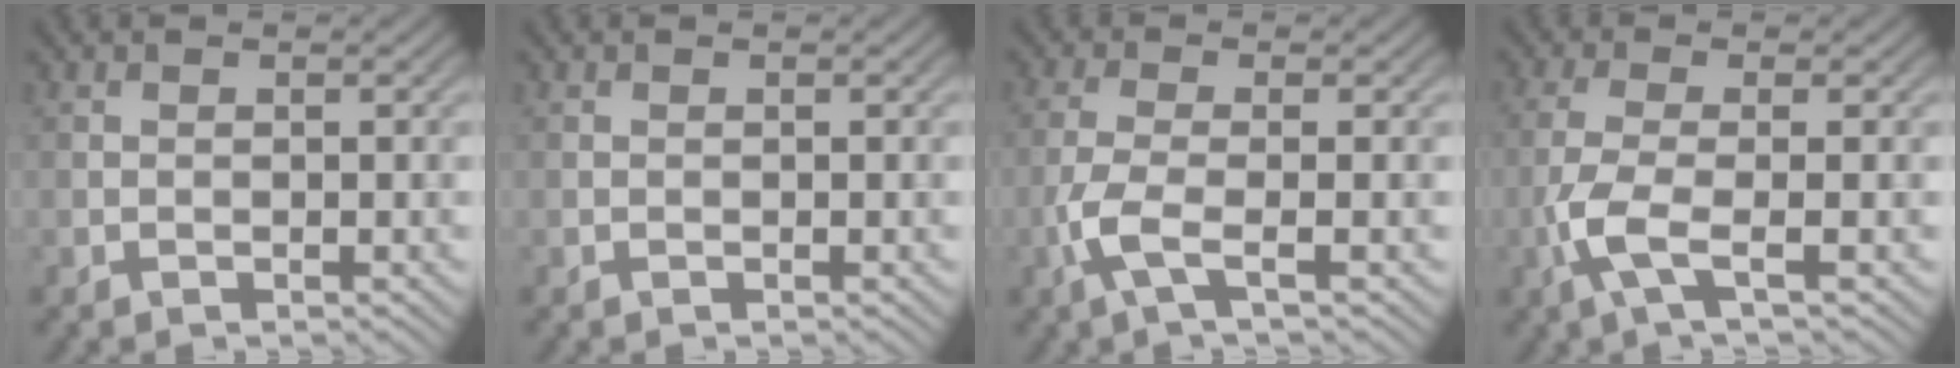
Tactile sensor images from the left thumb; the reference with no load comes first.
{"total": 0.0}
{"total": 4.0, "force": [-1.6, 0.7, 3.6], "torque": [-0.085, 0.004, -0.044]}
{"total": 4.7, "force": [-1.7, 0.9, 4.3], "torque": [-0.099, 0.003, -0.046]}